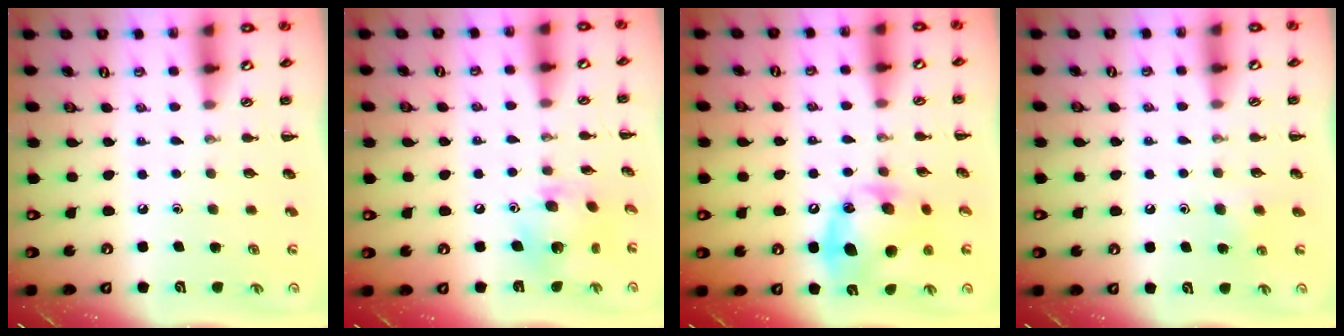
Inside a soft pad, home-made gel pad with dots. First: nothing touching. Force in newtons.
{"total": 8.1, "press": 8.1, "slide": 0.2}
{"total": 15.9, "press": 15.8, "slide": 1.0}
{"total": 3.6, "press": 3.3, "slide": 1.4}